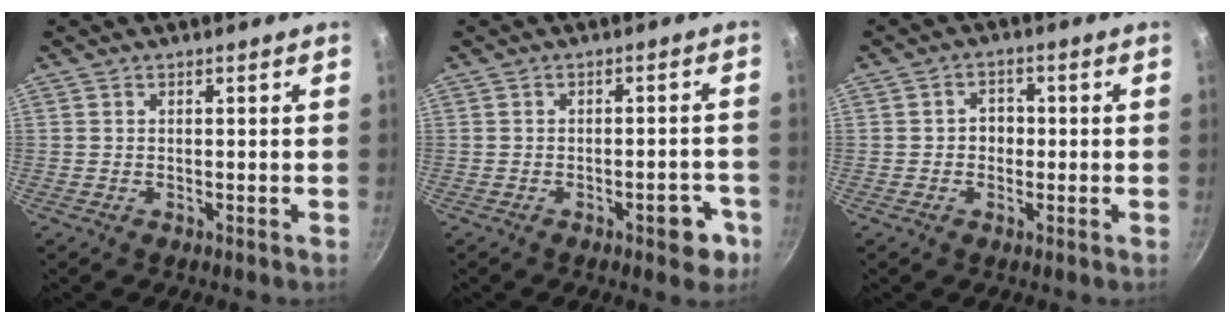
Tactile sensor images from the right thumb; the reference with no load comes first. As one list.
[{"total": 5.7, "force": [-2.8, 2.3, 4.4], "torque": [-0.037, 0.022, -0.030]}, {"total": 3.5, "force": [-0.3, 2.9, 1.8], "torque": [-0.003, 0.011, -0.007]}]